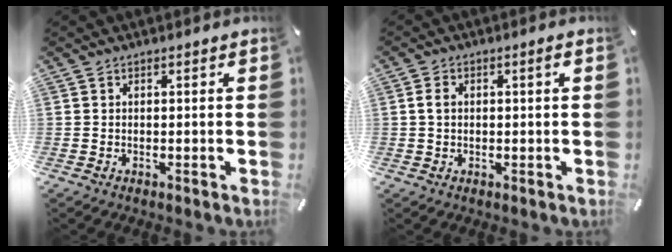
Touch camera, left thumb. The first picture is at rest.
{"total": 3.2, "force": [0.4, 1.5, 2.8], "torque": [-0.054, 0.009, 0.003]}